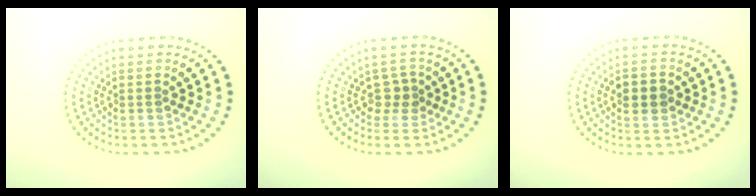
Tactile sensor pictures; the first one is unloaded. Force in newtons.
{"total": 1.5, "press": 1.1, "slide": 1.1}
{"total": 2.2, "press": 2.2, "slide": 0.1}